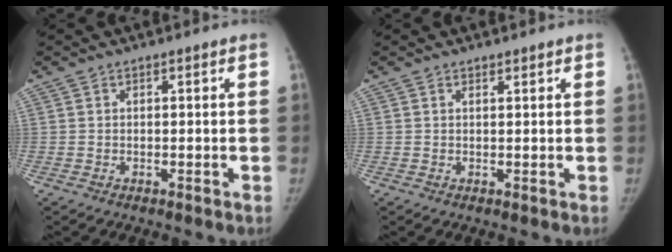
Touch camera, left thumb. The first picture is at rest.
{"total": 0.8, "force": [0.6, 0.3, 0.3], "torque": [-0.006, -0.005, 0.010]}